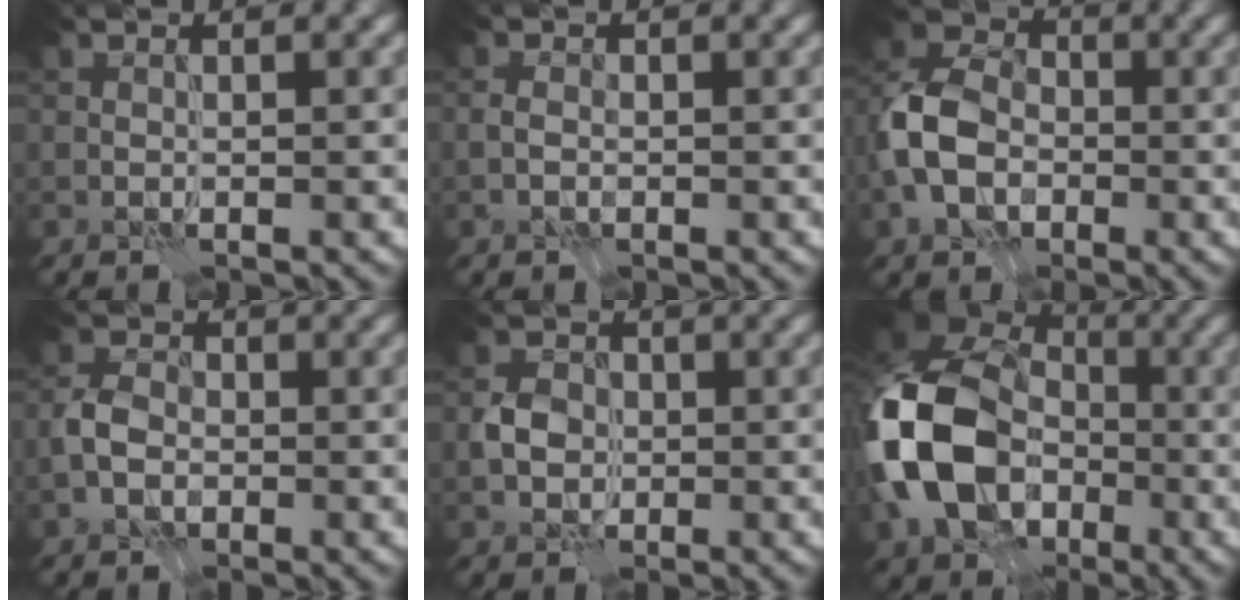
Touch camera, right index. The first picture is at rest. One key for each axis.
{"total": 1.4, "fx": -0.4, "fy": 1.0, "fz": 0.8, "tx": -0.016, "ty": 0.003, "tz": -0.014}
{"total": 7.4, "fx": -2.0, "fy": 5.4, "fz": 4.7, "tx": -0.104, "ty": 0.006, "tz": -0.055}
{"total": 3.4, "fx": -1.1, "fy": 2.6, "fz": 2.0, "tx": -0.041, "ty": 0.003, "tz": -0.030}
{"total": 2.8, "fx": -0.4, "fy": 2.4, "fz": 1.4, "tx": -0.025, "ty": 0.003, "tz": -0.013}
{"total": 14.6, "fx": -2.9, "fy": 10.9, "fz": 9.3, "tx": -0.223, "ty": -0.004, "tz": -0.067}